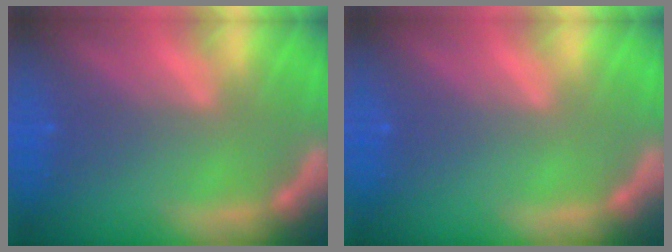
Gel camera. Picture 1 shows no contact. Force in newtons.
{"total": 0.0}